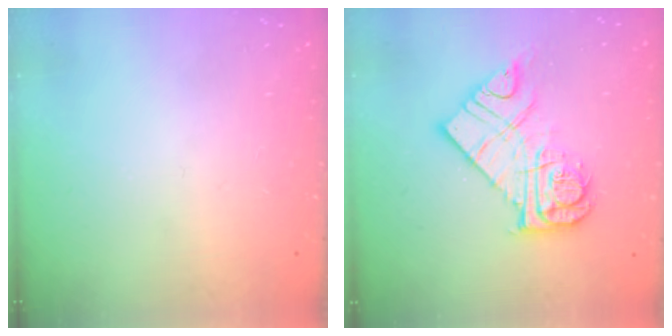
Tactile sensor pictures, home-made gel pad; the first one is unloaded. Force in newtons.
{"total": 13.9, "press": 13.8, "slide": 1.5}